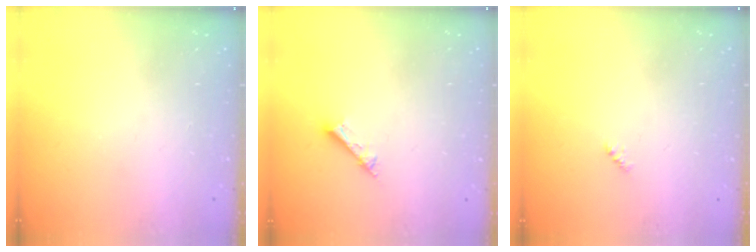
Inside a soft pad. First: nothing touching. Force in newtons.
{"total": 2.6, "press": 2.6, "slide": 0.1}
{"total": 2.4, "press": 2.4, "slide": 0.5}